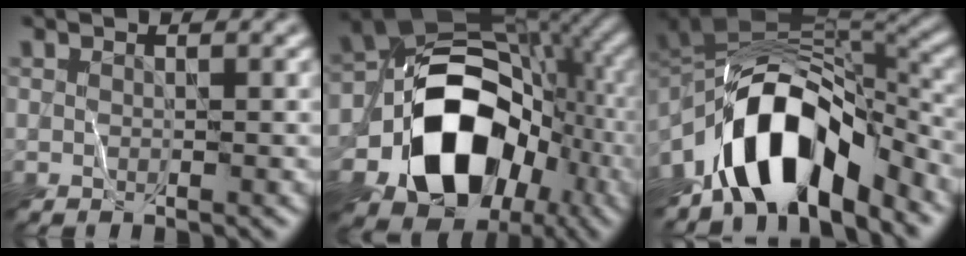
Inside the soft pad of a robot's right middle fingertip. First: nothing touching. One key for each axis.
{"total": 15.9, "fx": -4.8, "fy": 11.5, "fz": 9.9, "tx": -0.148, "ty": -0.012, "tz": -0.087}
{"total": 12.1, "fx": -6.4, "fy": 5.9, "fz": 8.4, "tx": -0.128, "ty": 0.007, "tz": -0.110}